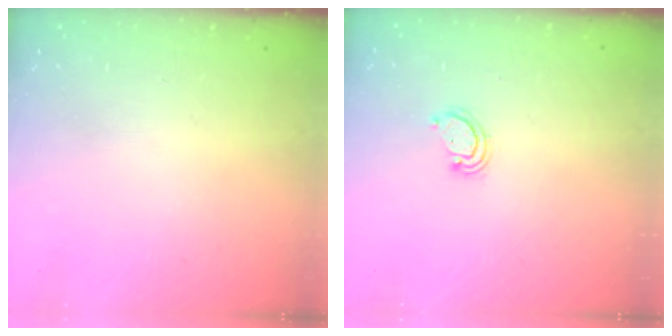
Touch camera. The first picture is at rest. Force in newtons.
{"total": 2.3, "press": 2.3, "slide": 0.3}